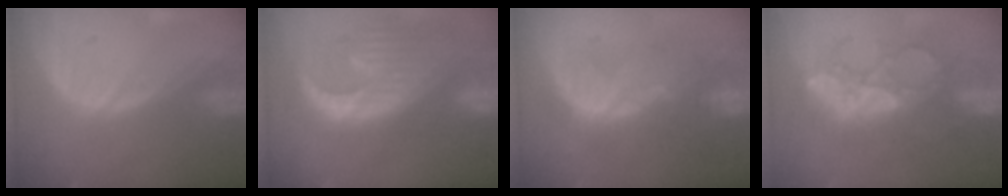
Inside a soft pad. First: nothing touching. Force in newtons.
{"total": 13.4, "press": 11.4, "slide": 7.0}
{"total": 8.2, "press": 7.8, "slide": 2.5}
{"total": 8.9, "press": 8.7, "slide": 1.6}